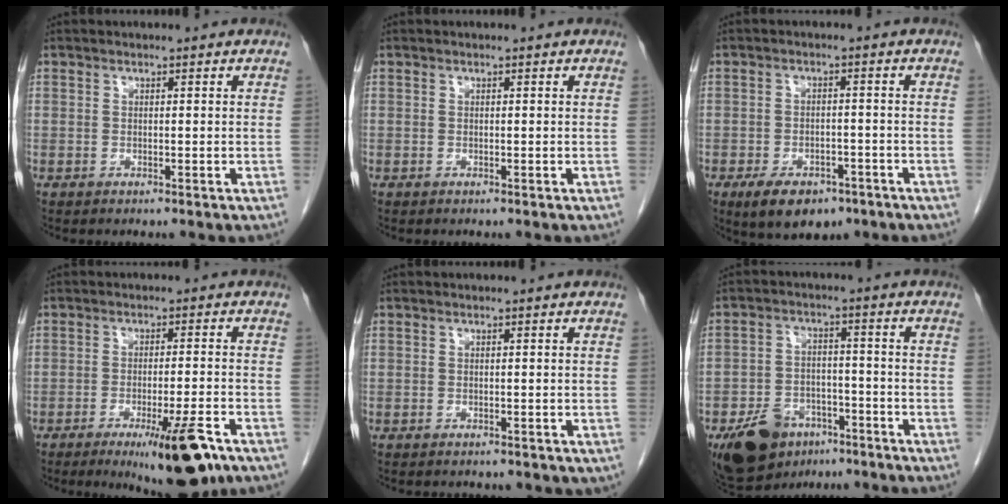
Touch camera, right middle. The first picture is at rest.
{"total": 0.0}
{"total": 8.4, "force": [-5.6, 4.4, 4.6], "torque": [-0.074, -0.002, -0.083]}
{"total": 10.8, "force": [-6.4, 1.3, 8.6], "torque": [-0.120, -0.019, -0.091]}
{"total": 2.2, "force": [-1.8, 1.0, 0.7], "torque": [-0.018, -0.003, -0.017]}
{"total": 10.7, "force": [-6.9, 6.3, 5.0], "torque": [-0.093, 0.004, -0.110]}